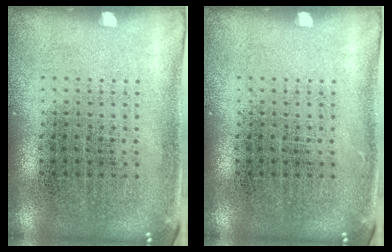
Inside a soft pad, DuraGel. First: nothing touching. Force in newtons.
{"total": 0.0}